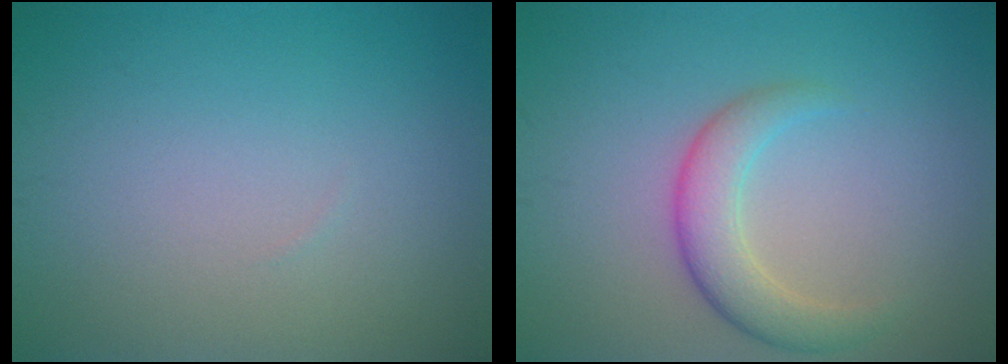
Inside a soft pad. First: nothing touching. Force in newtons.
{"total": 3.5, "press": 3.5, "slide": 0.0}